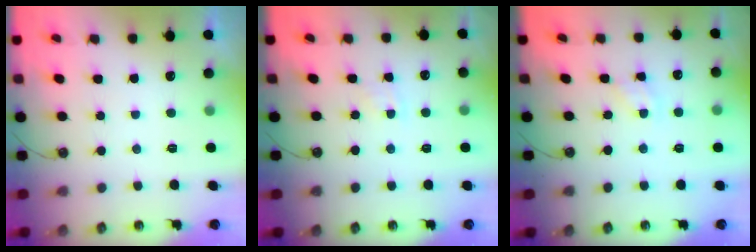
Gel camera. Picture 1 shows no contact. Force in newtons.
{"total": 4.2, "press": 4.1, "slide": 0.6}
{"total": 3.2, "press": 3.2, "slide": 0.4}